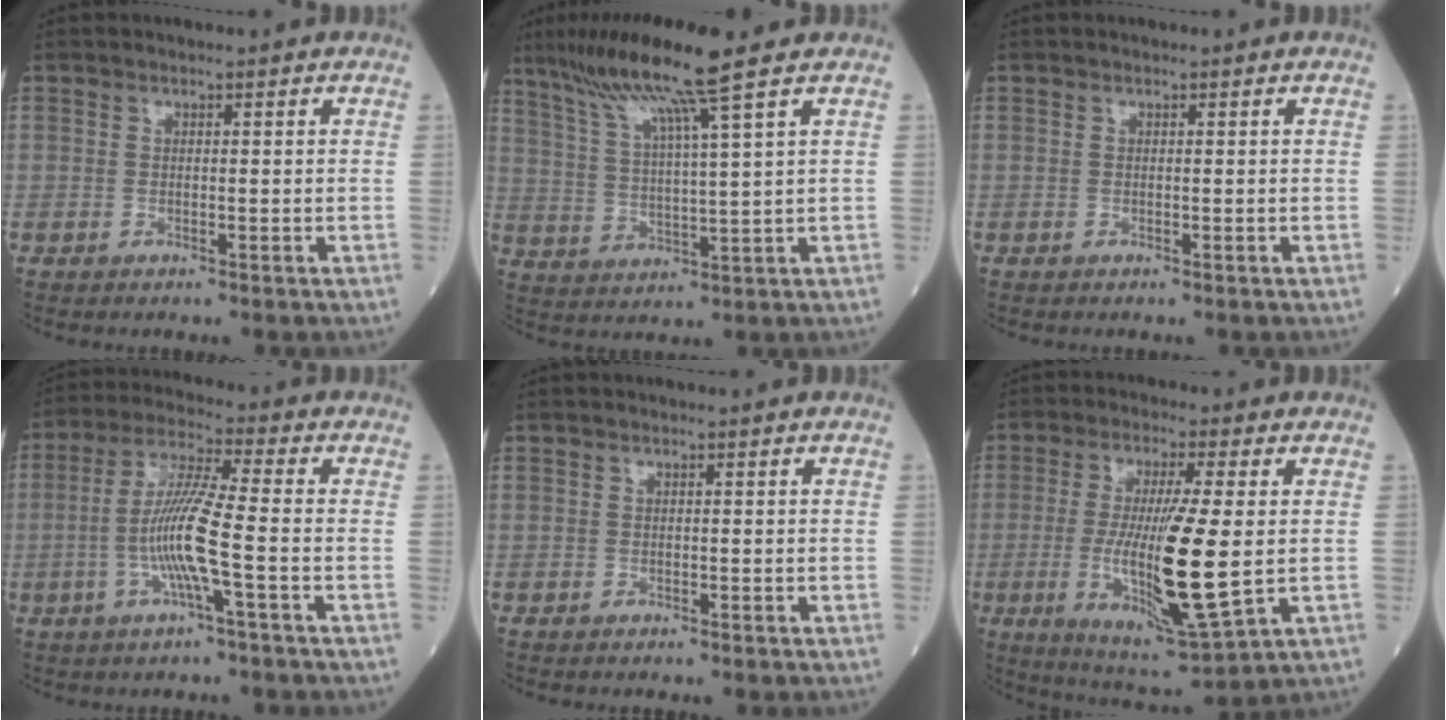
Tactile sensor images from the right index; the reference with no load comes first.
{"total": 11.9, "force": [8.7, 0.2, 8.1], "torque": [-0.153, 0.011, 0.157]}
{"total": 0.0}
{"total": 9.7, "force": [-2.2, -0.2, 9.5], "torque": [-0.190, -0.001, -0.049]}
{"total": 0.0}
{"total": 15.3, "force": [-1.2, 1.7, 15.2], "torque": [-0.283, -0.024, -0.013]}